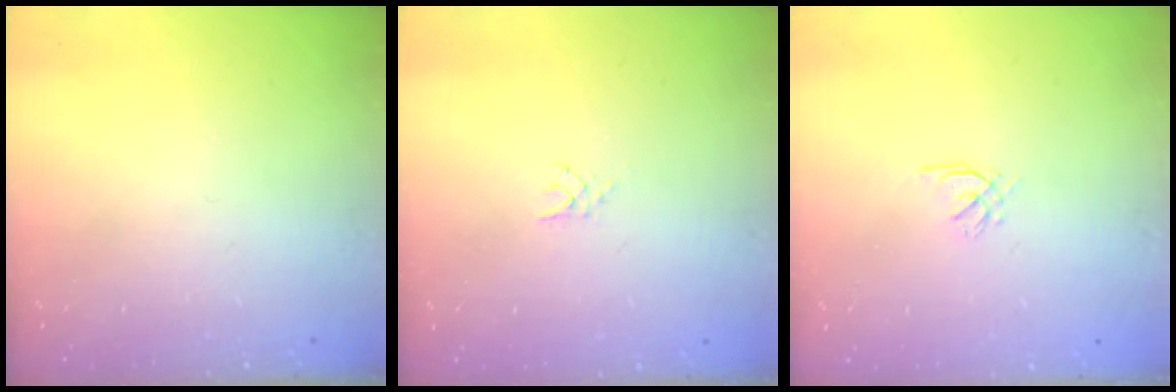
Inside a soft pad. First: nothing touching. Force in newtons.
{"total": 2.1, "press": 2.1, "slide": 0.3}
{"total": 0.9, "press": 0.8, "slide": 0.4}